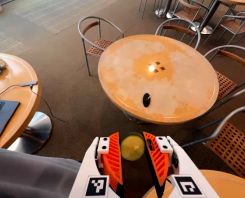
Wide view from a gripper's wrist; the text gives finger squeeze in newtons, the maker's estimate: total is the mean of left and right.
{"total": 8.3, "left": 8.1, "right": 8.6}